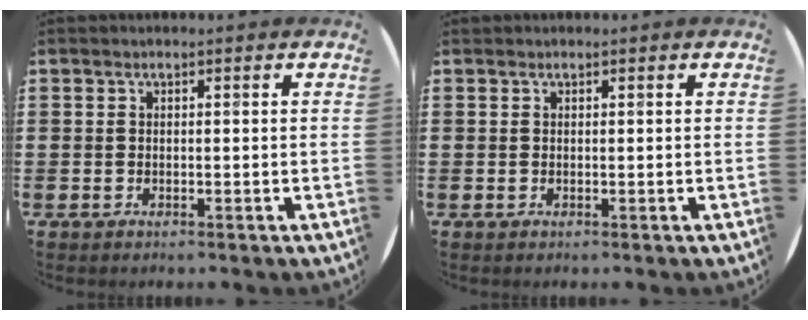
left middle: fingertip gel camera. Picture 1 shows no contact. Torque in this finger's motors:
{"motor_torque": [-0.05, 0.13, -0.03, 0.01]}